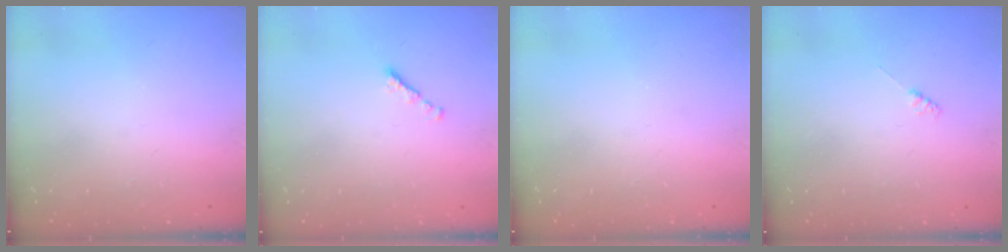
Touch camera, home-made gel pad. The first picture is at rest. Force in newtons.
{"total": 1.5, "press": 1.4, "slide": 0.5}
{"total": 0.0}
{"total": 2.3, "press": 2.3, "slide": 0.3}